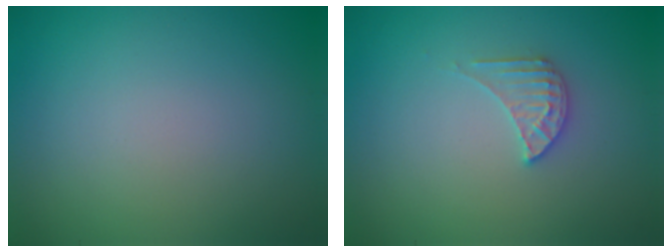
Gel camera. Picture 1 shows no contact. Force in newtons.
{"total": 2.1, "press": 2.0, "slide": 0.4}